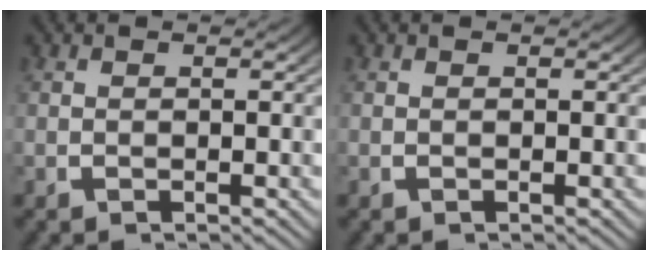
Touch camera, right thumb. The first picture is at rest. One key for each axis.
{"total": 0.0}